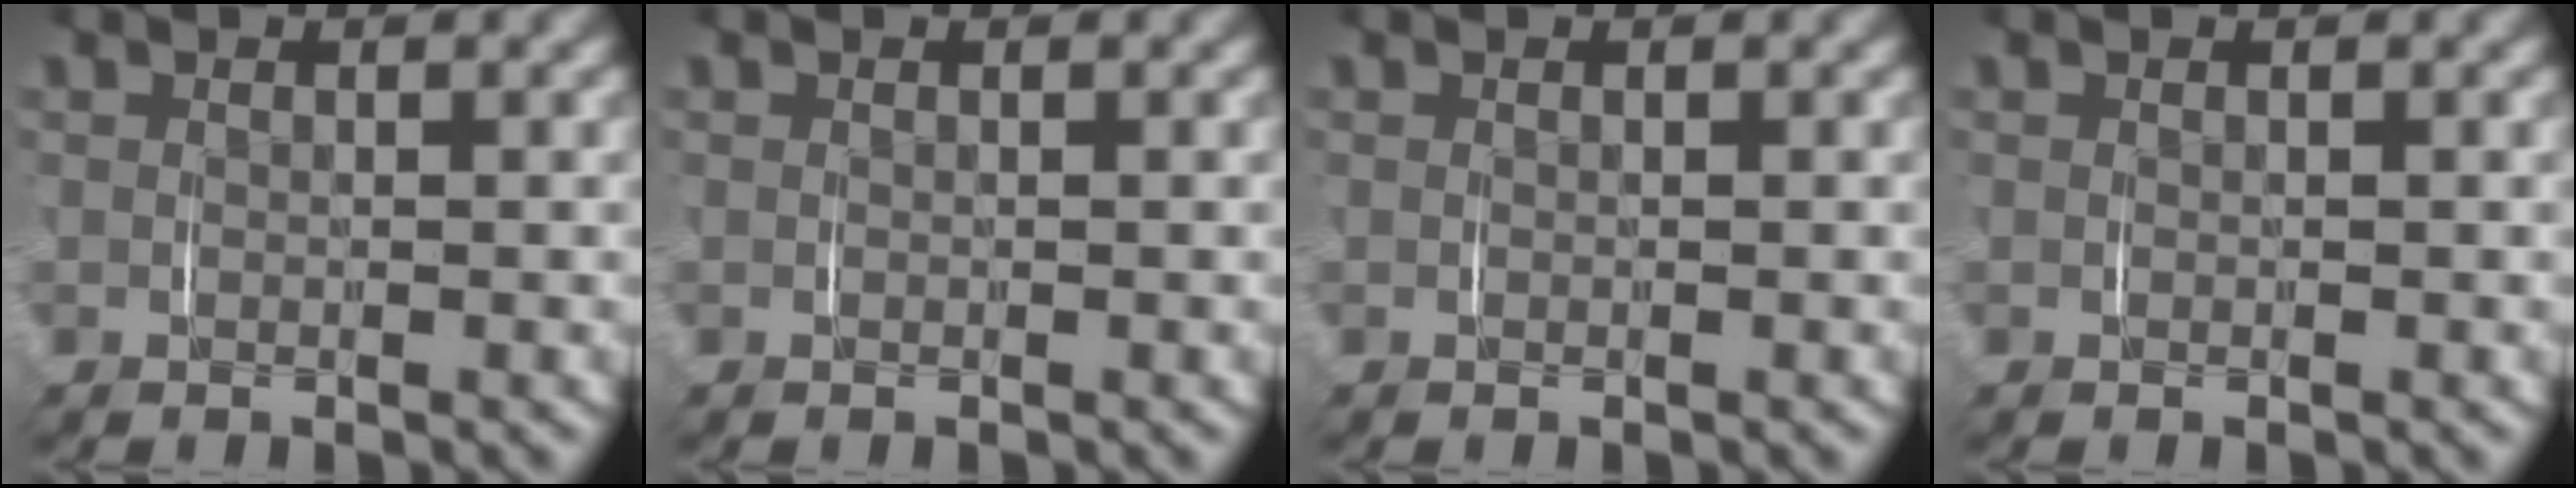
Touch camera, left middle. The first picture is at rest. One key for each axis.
{"total": 0.0}
{"total": 0.0}
{"total": 0.0}